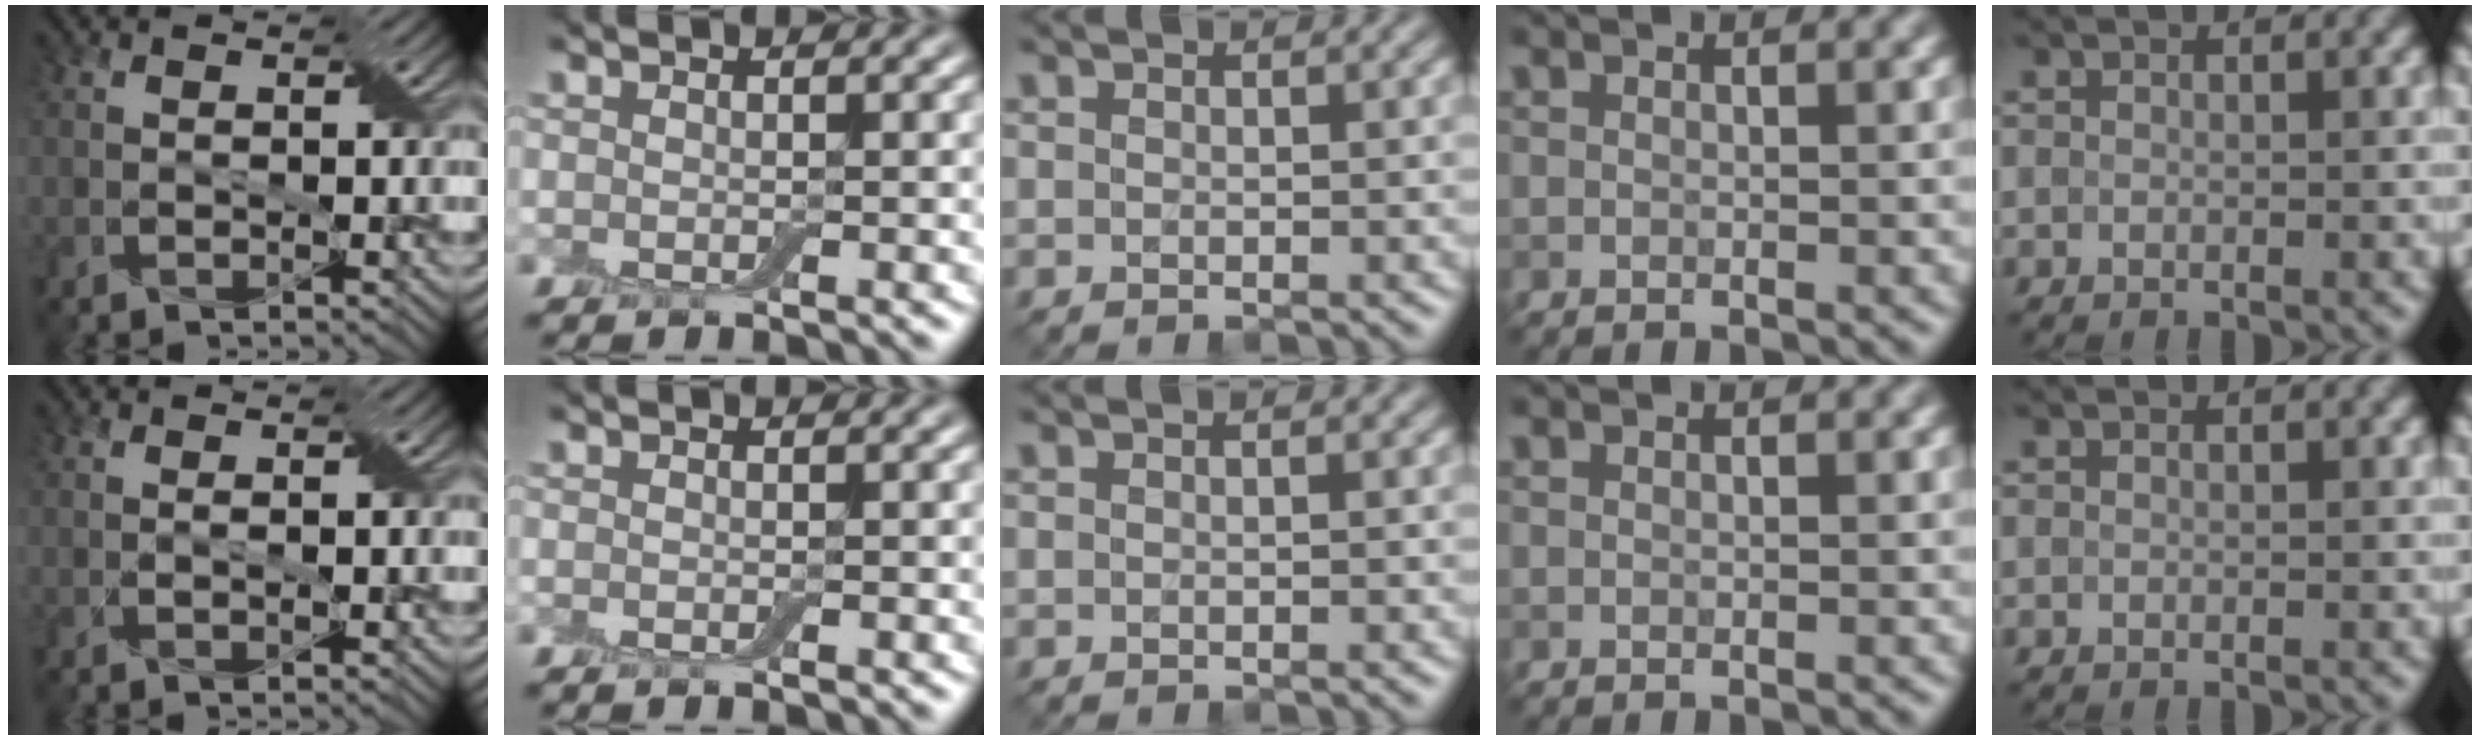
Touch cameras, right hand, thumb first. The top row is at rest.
{"thumb": {"total": 0.7, "force": [0.2, 0.1, 0.6], "torque": [-0.014, 0.002, 0.002]}, "index": {"total": 0.6, "force": [-0.5, 0.1, 0.3], "torque": [-0.006, -0.004, -0.008]}}